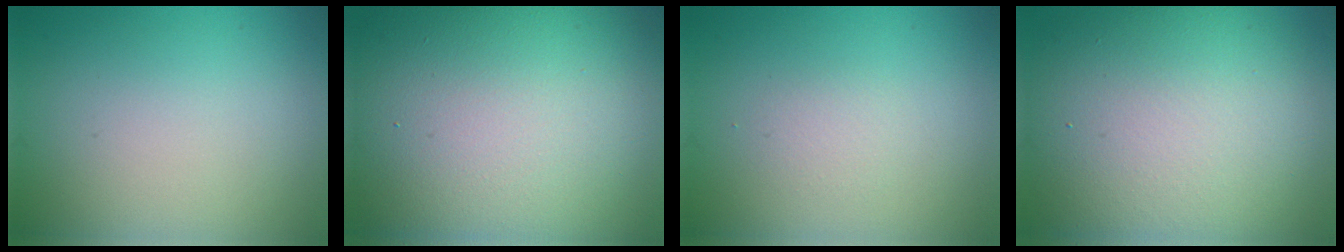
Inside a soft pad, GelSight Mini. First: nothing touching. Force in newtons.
{"total": 19.0, "press": 19.0, "slide": 1.0}
{"total": 0.9, "press": 0.9, "slide": 0.2}
{"total": 13.4, "press": 13.4, "slide": 0.5}